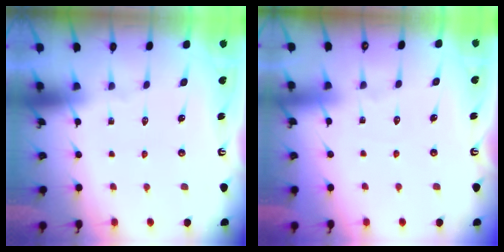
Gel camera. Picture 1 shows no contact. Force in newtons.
{"total": 2.9, "press": 2.9, "slide": 0.3}